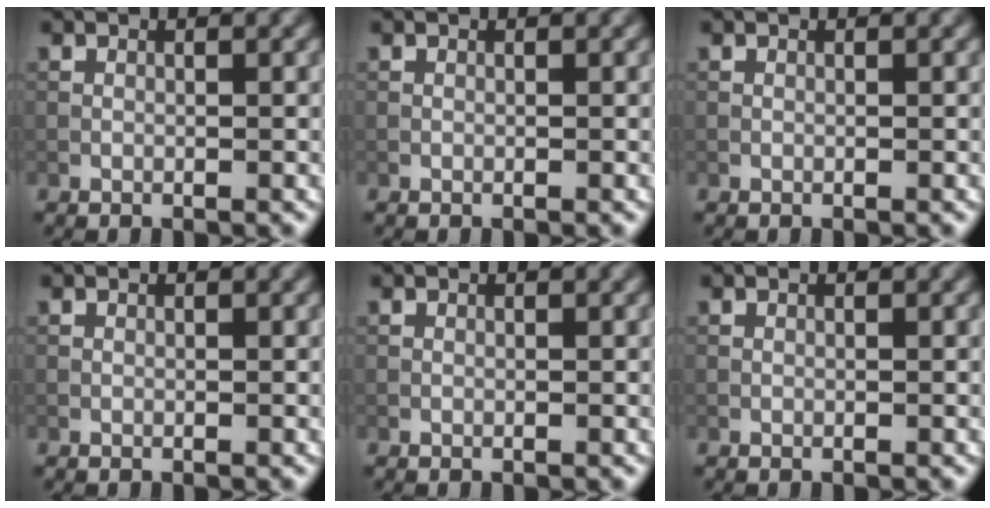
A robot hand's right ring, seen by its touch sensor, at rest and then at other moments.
{"total": 0.0}
{"total": 0.0}
{"total": 0.0}
{"total": 0.0}
{"total": 0.0}